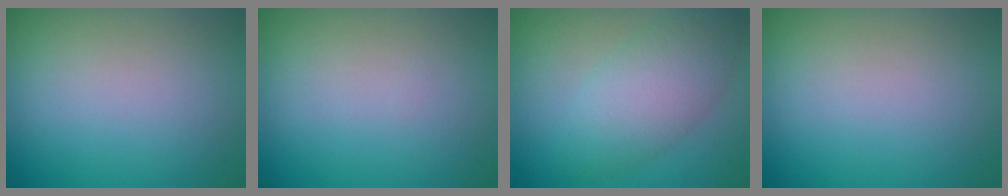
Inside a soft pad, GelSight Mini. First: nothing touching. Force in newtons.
{"total": 0.0}
{"total": 5.5, "press": 5.5, "slide": 0.4}
{"total": 0.0}